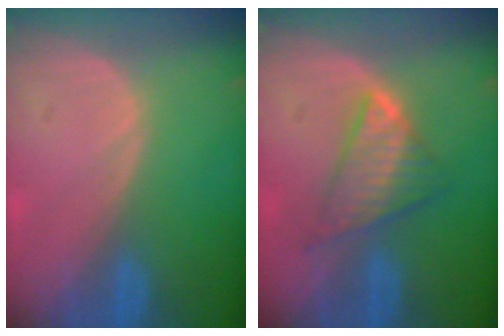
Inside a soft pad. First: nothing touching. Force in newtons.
{"total": 5.8, "press": 5.8, "slide": 0.5}